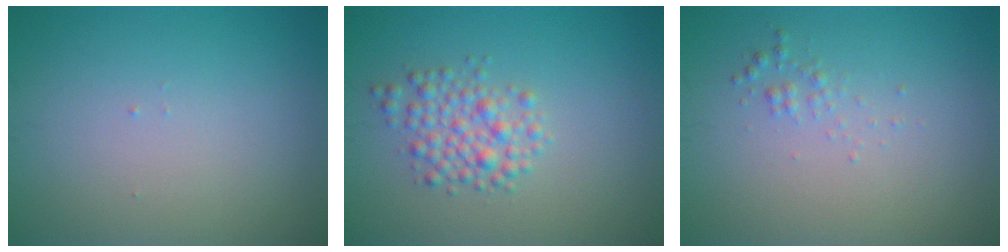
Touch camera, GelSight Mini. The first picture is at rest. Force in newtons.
{"total": 3.0, "press": 3.0, "slide": 0.1}
{"total": 0.9, "press": 0.9, "slide": 0.0}